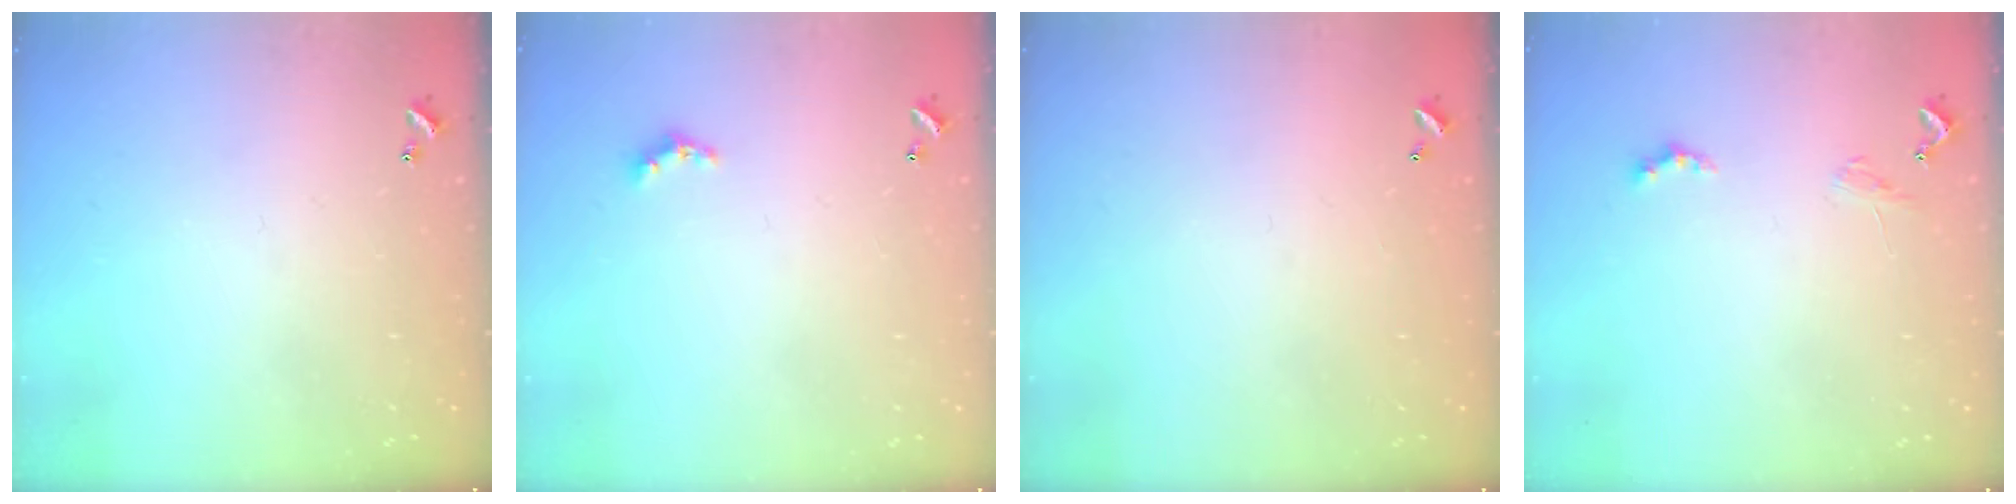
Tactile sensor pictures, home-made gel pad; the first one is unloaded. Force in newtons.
{"total": 2.8, "press": 2.7, "slide": 0.6}
{"total": 2.8, "press": 2.8, "slide": 0.1}
{"total": 1.1, "press": 1.1, "slide": 0.4}